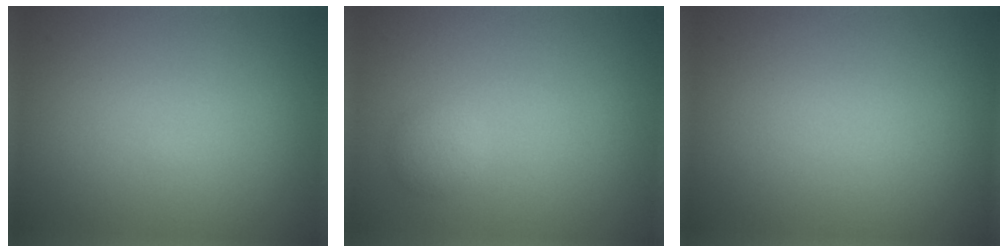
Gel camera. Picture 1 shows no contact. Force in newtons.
{"total": 1.3, "press": 1.3, "slide": 0.1}
{"total": 0.0}